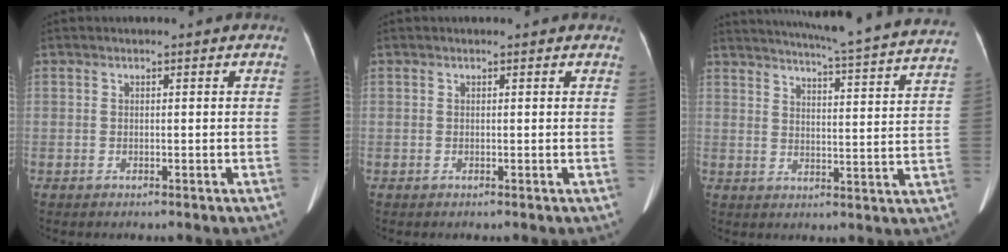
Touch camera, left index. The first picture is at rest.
{"total": 1.8, "force": [1.5, 0.6, 0.6], "torque": [-0.012, 0.008, 0.007]}
{"total": 26.3, "force": [24.3, 0.0, 10.1], "torque": [-0.160, -0.067, 0.288]}